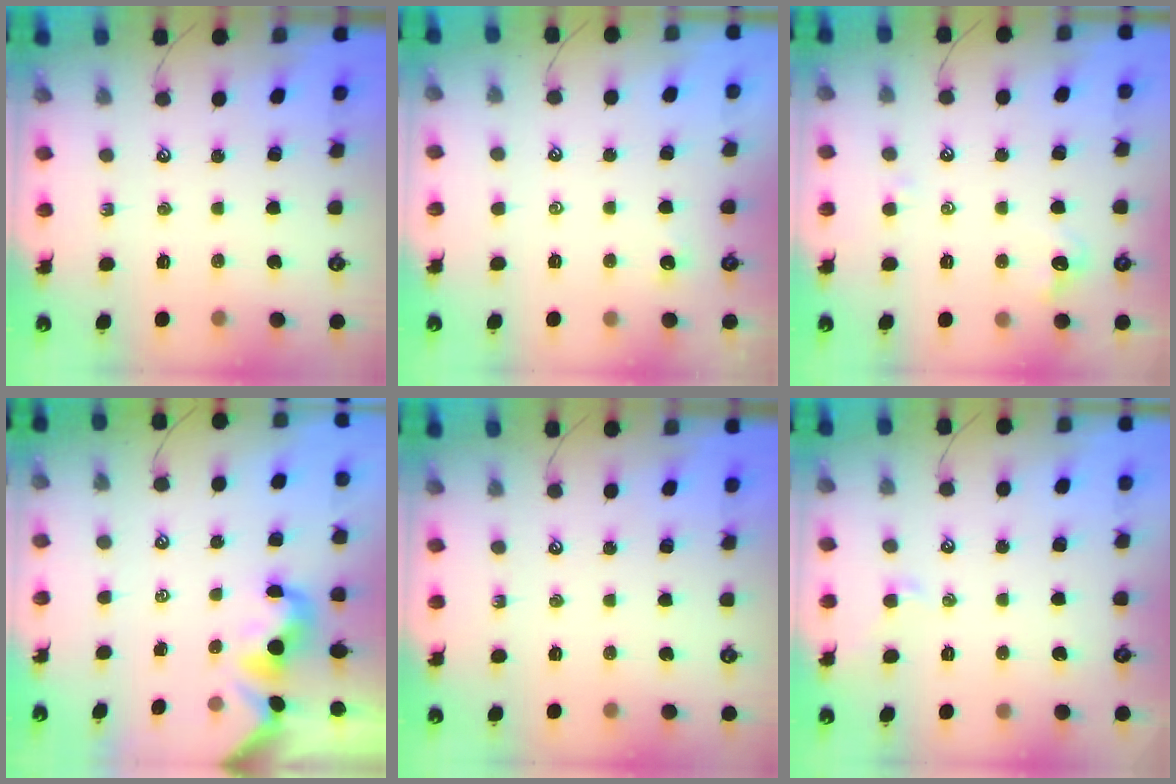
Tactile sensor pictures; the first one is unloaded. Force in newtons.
{"total": 1.4, "press": 1.3, "slide": 0.3}
{"total": 0.8, "press": 0.6, "slide": 0.5}
{"total": 1.0, "press": 0.9, "slide": 0.4}
{"total": 0.0}
{"total": 1.0, "press": 0.8, "slide": 0.6}